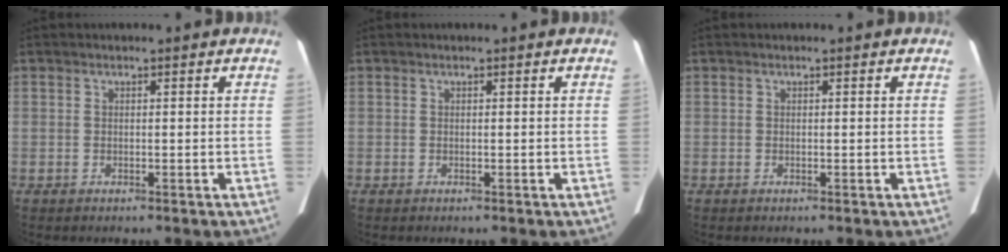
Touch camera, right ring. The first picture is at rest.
{"total": 0.0}
{"total": 0.0}